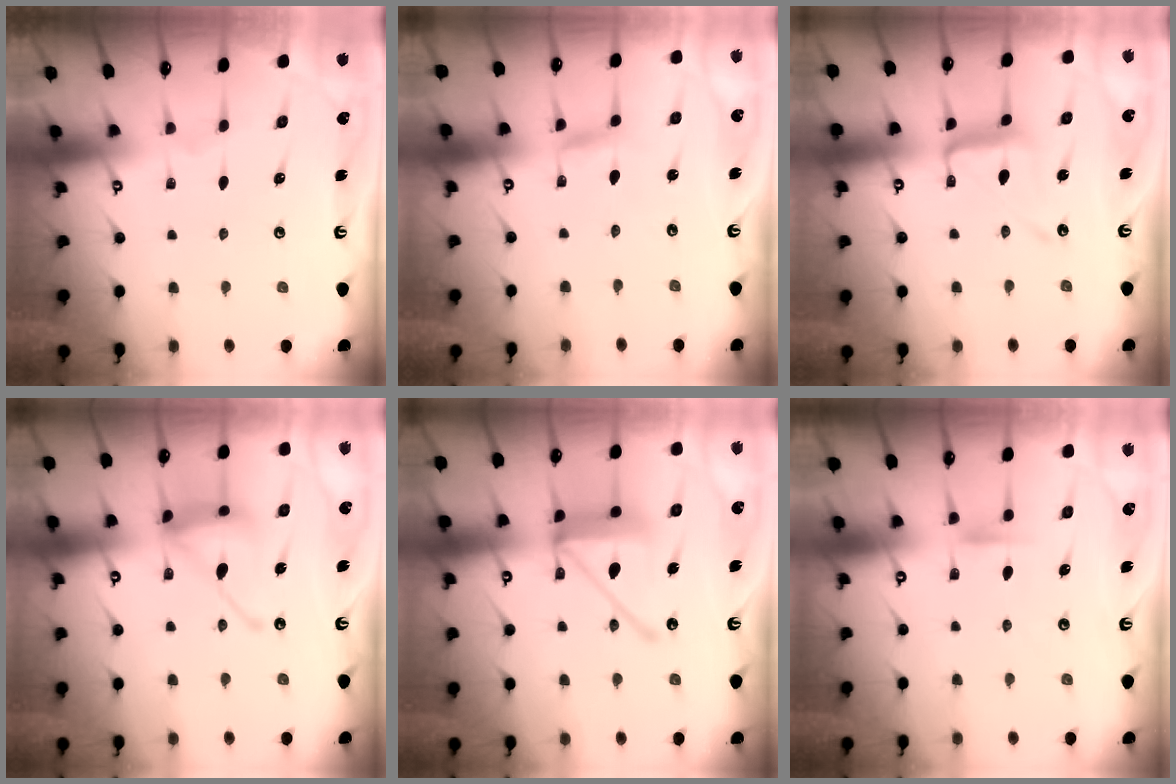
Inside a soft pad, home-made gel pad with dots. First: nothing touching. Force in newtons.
{"total": 2.0, "press": 2.0, "slide": 0.2}
{"total": 12.9, "press": 12.8, "slide": 1.2}
{"total": 17.3, "press": 17.2, "slide": 1.4}
{"total": 15.2, "press": 15.1, "slide": 1.5}
{"total": 5.5, "press": 5.5, "slide": 0.5}